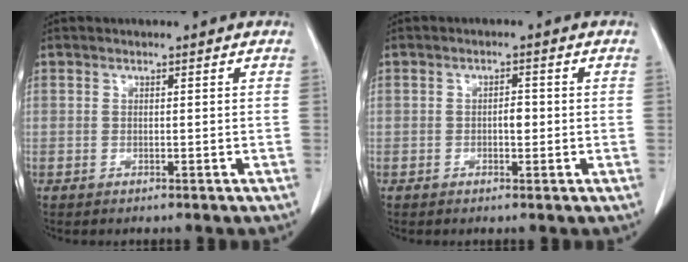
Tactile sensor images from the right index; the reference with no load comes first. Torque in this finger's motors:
{"motor_torque": [0.32, -0.10, 0.04, 0.02]}